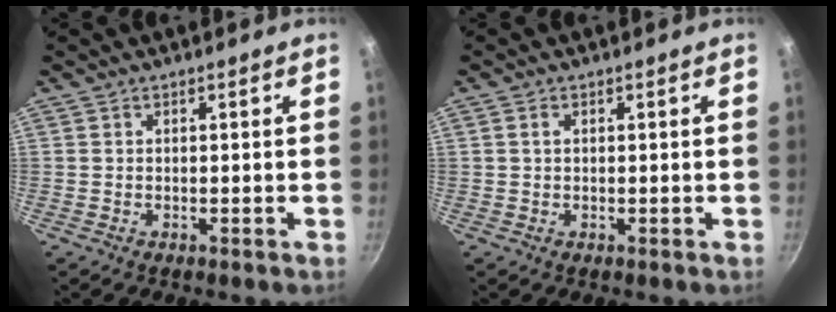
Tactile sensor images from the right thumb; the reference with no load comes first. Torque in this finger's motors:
{"motor_torque": [-0.02, -0.13, -0.31, -0.03, 0.07]}